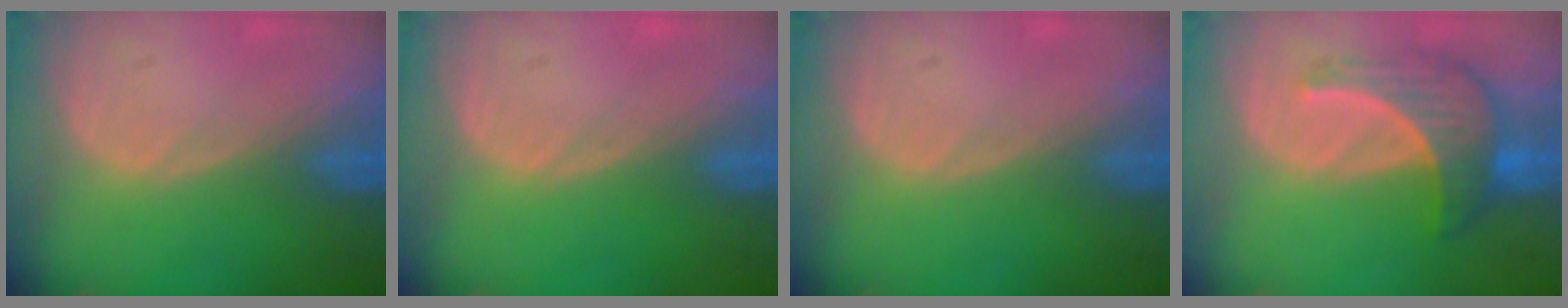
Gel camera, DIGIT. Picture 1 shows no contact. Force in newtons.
{"total": 0.0}
{"total": 0.0}
{"total": 7.1, "press": 6.9, "slide": 1.8}